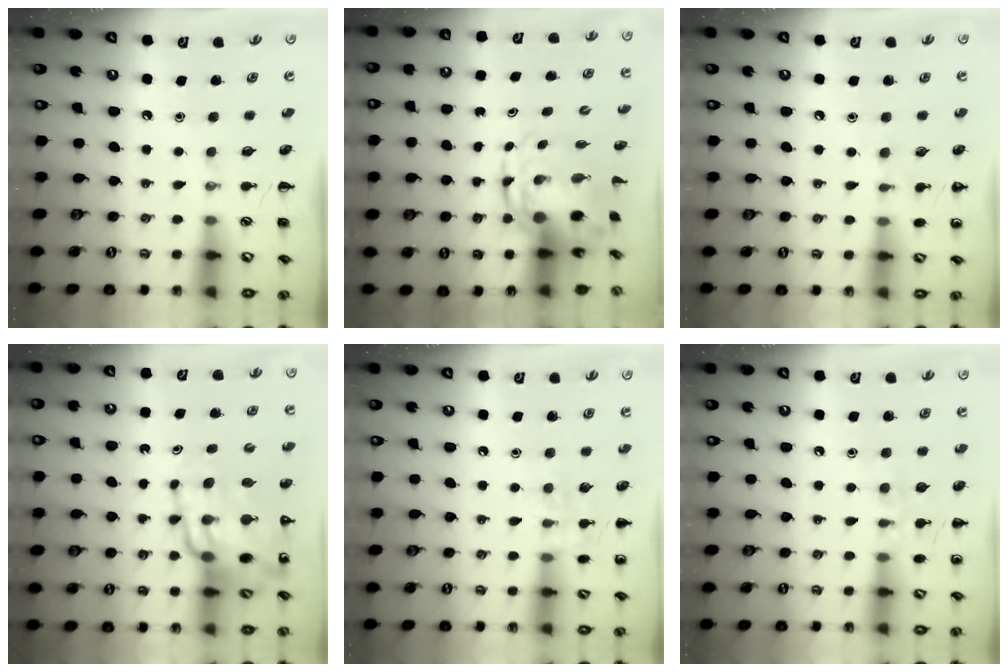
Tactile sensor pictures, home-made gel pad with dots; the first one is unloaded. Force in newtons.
{"total": 6.5, "press": 6.4, "slide": 1.3}
{"total": 5.5, "press": 5.3, "slide": 1.6}
{"total": 18.2, "press": 17.5, "slide": 5.0}
{"total": 6.9, "press": 6.8, "slide": 1.2}
{"total": 7.5, "press": 7.4, "slide": 1.6}